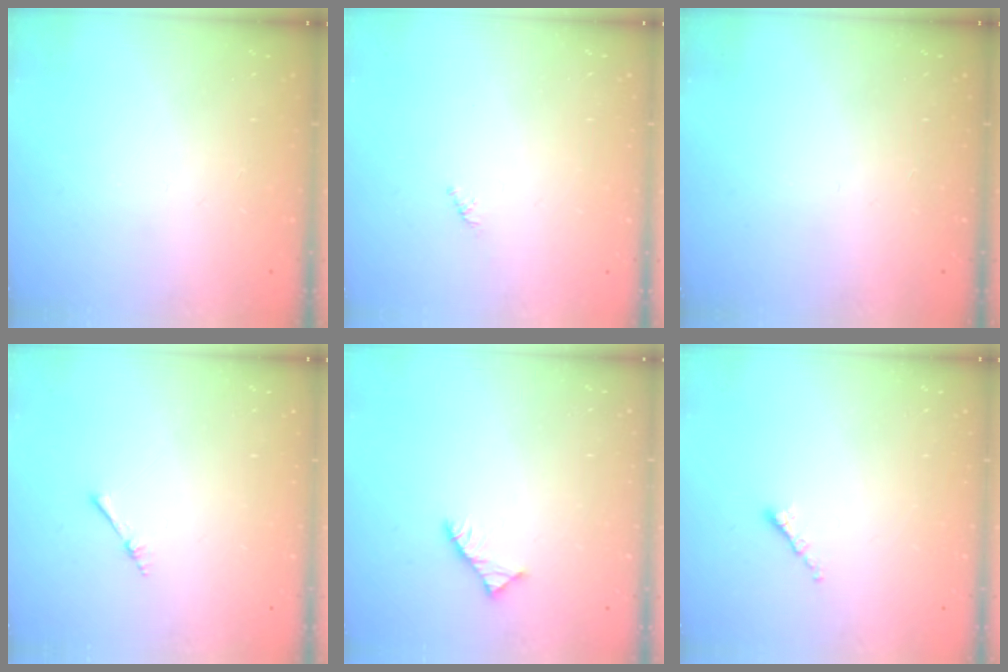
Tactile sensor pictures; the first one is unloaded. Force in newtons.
{"total": 0.8, "press": 0.7, "slide": 0.4}
{"total": 0.0}
{"total": 2.2, "press": 2.1, "slide": 0.3}
{"total": 2.9, "press": 2.9, "slide": 0.4}
{"total": 1.4, "press": 1.3, "slide": 0.5}